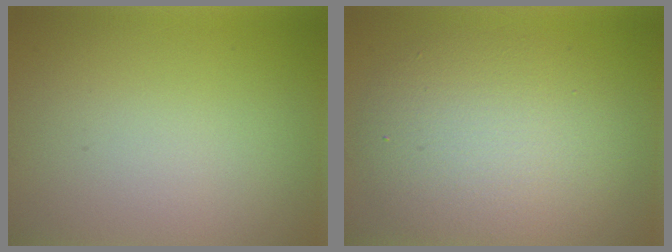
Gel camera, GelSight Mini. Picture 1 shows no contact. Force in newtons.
{"total": 7.2, "press": 7.2, "slide": 0.3}